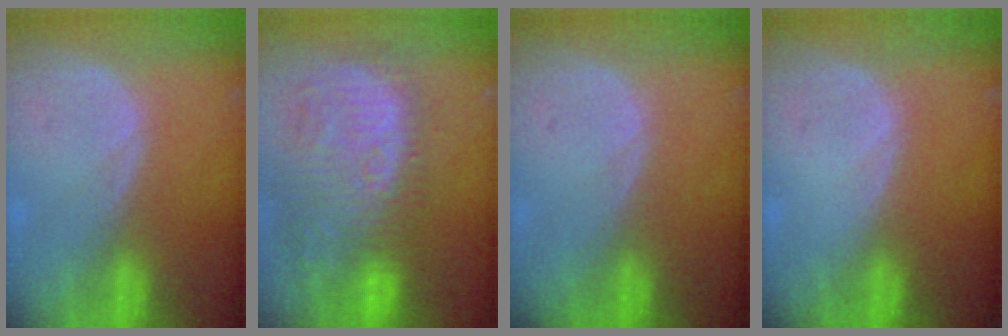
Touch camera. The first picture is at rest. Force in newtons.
{"total": 13.5, "press": 12.1, "slide": 5.9}
{"total": 0.0}
{"total": 0.0}